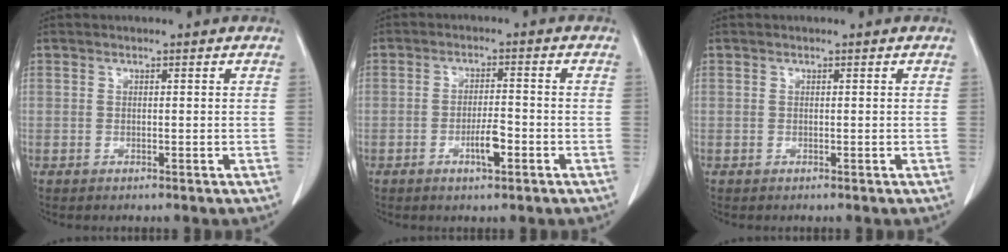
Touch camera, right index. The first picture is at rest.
{"total": 4.0, "force": [-1.7, 0.8, 3.5], "torque": [-0.061, 0.001, -0.030]}
{"total": 0.0}